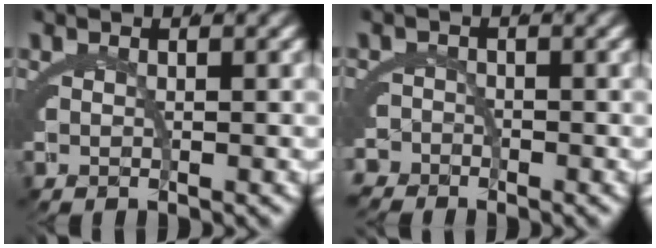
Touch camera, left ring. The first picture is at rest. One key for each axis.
{"total": 2.5, "fx": -2.4, "fy": 0.8, "fz": -0.4, "tx": 0.013, "ty": -0.015, "tz": -0.042}